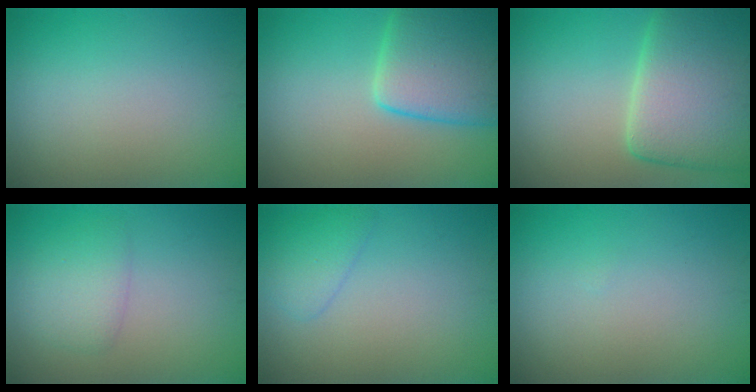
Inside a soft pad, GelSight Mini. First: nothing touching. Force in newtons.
{"total": 7.8, "press": 7.8, "slide": 0.5}
{"total": 9.6, "press": 9.5, "slide": 1.1}
{"total": 2.3, "press": 2.3, "slide": 0.1}
{"total": 1.8, "press": 1.8, "slide": 0.2}
{"total": 0.0}